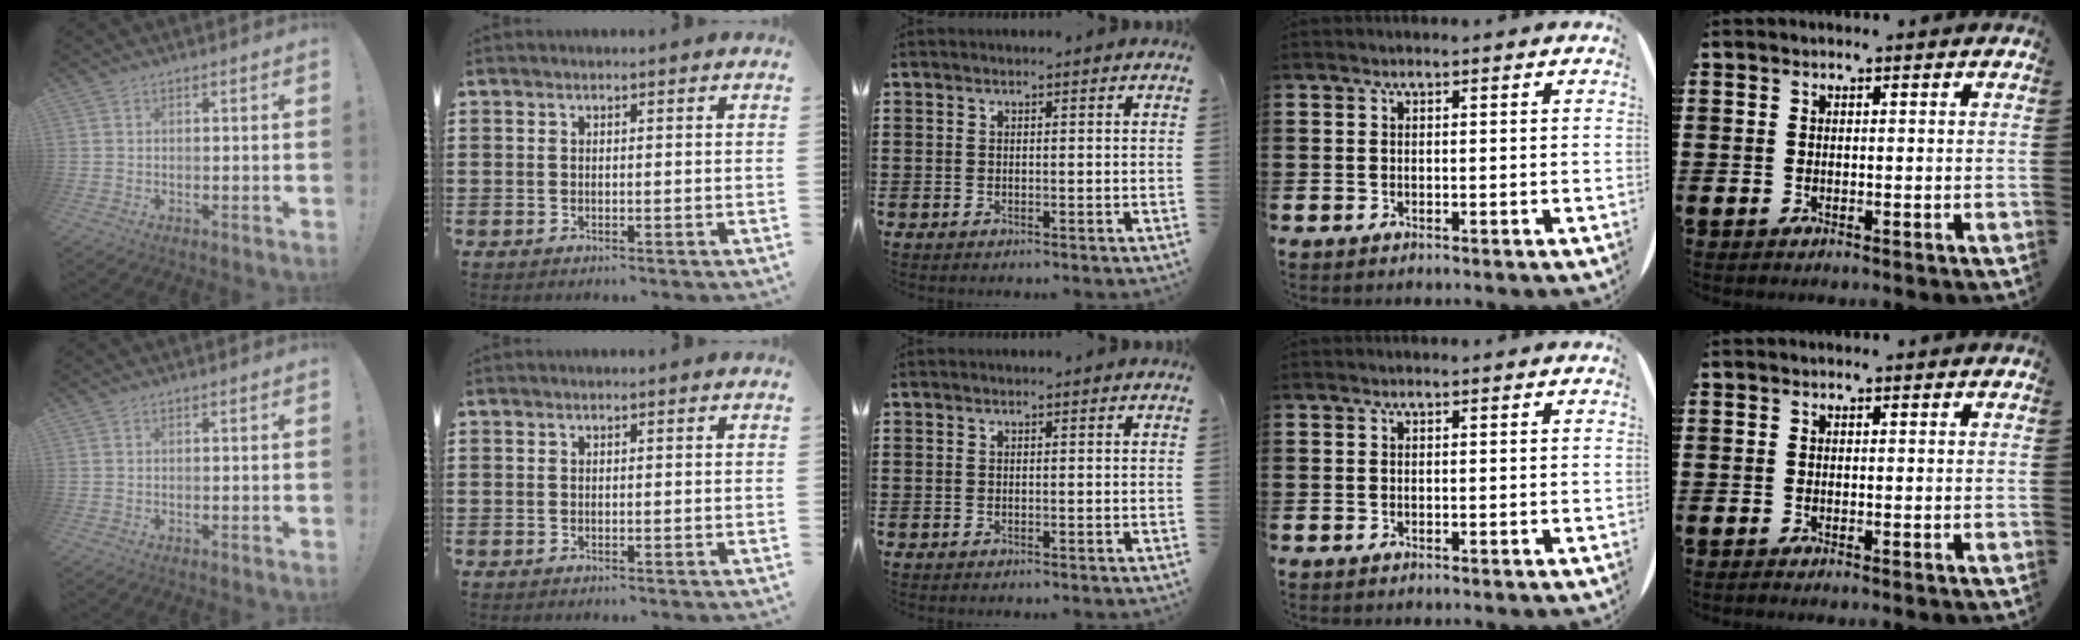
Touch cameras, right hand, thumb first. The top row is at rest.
{}